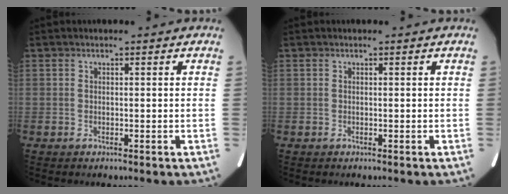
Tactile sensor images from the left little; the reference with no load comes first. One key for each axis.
{"total": 0.0}